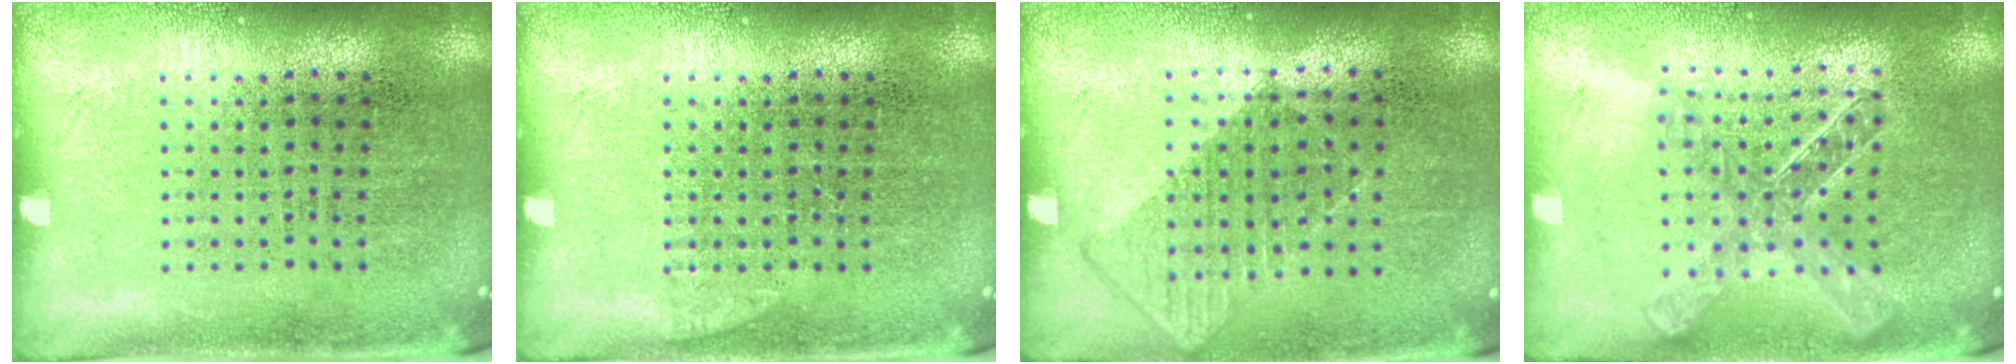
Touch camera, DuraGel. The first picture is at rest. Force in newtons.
{"total": 0.7, "press": 0.7, "slide": 0.2}
{"total": 0.8, "press": 0.6, "slide": 0.4}
{"total": 1.8, "press": 1.6, "slide": 0.8}